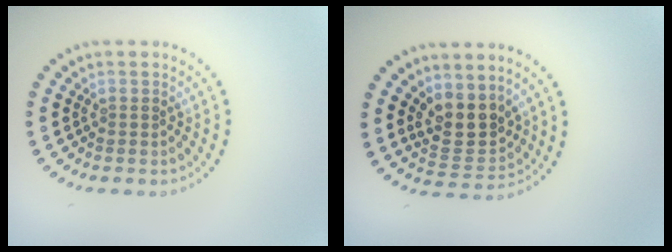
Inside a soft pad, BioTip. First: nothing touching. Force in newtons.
{"total": 3.8, "press": 3.5, "slide": 1.6}